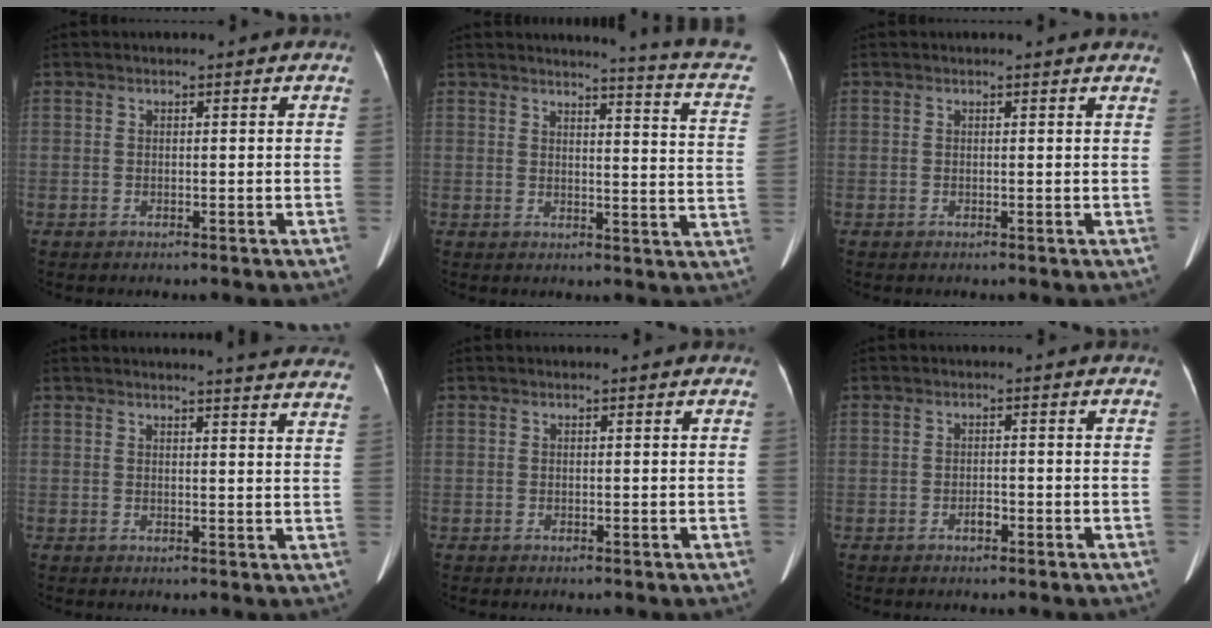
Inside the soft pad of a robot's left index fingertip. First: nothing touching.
{"total": 11.4, "force": [10.1, -0.5, 5.3], "torque": [-0.065, -0.073, 0.085]}
{"total": 2.7, "force": [2.6, 0.4, 0.6], "torque": [-0.012, 0.002, 0.013]}
{"total": 14.4, "force": [13.8, 0.5, 4.0], "torque": [-0.034, -0.057, 0.133]}
{"total": 0.0}
{"total": 1.3, "force": [-0.8, 0.6, 0.8], "torque": [-0.012, 0.002, -0.010]}